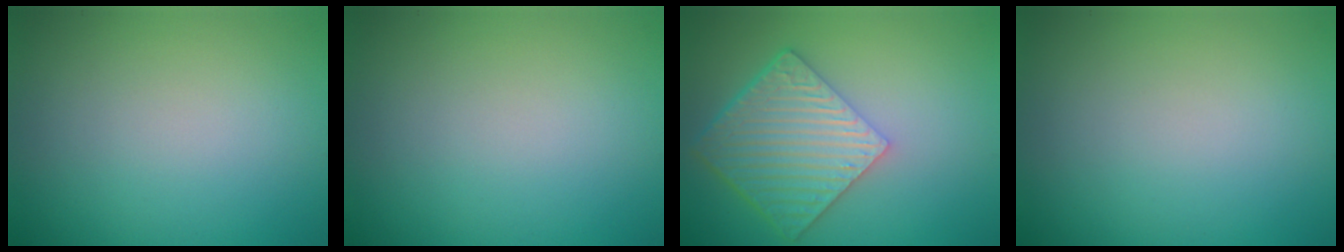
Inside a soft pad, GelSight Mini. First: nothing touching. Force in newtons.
{"total": 0.0}
{"total": 7.0, "press": 4.9, "slide": 5.0}
{"total": 0.0}